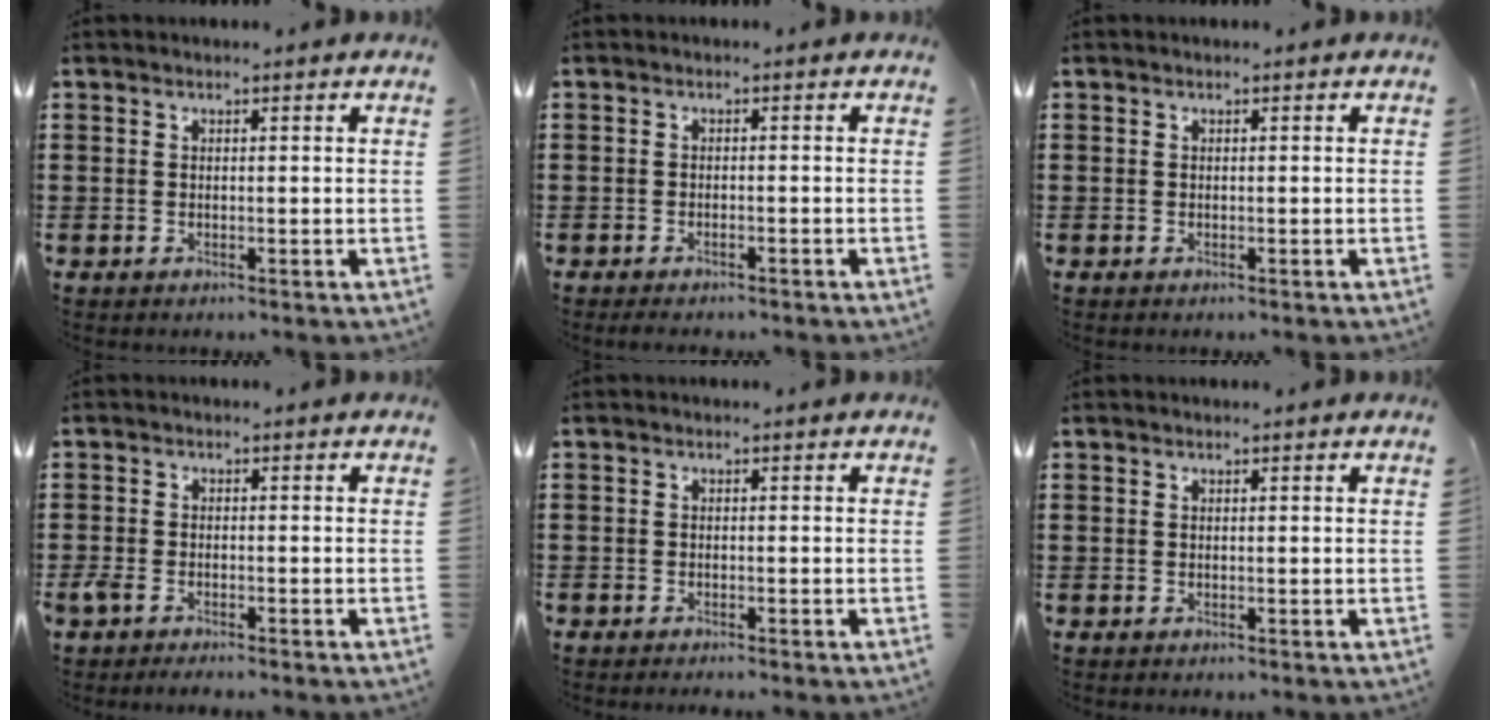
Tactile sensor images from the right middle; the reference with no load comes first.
{"total": 1.0, "force": [-0.9, 0.1, 0.4], "torque": [-0.010, -0.004, -0.016]}
{"total": 0.0}
{"total": 1.9, "force": [-1.5, 0.6, 0.9], "torque": [-0.032, -0.003, -0.035]}
{"total": 0.7, "force": [-0.7, 0.1, 0.0], "torque": [-0.002, -0.001, -0.014]}
{"total": 0.0}